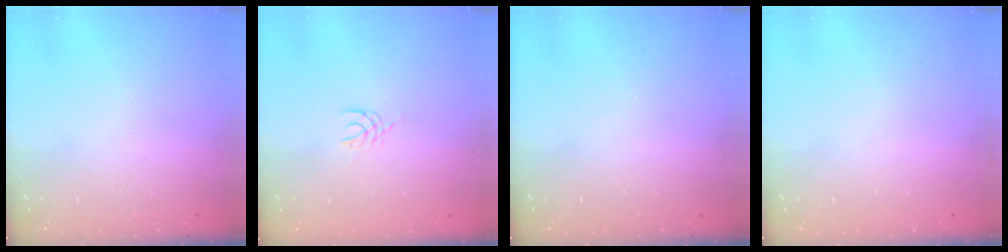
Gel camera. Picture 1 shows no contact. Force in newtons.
{"total": 2.5, "press": 2.5, "slide": 0.4}
{"total": 0.0}
{"total": 0.0}